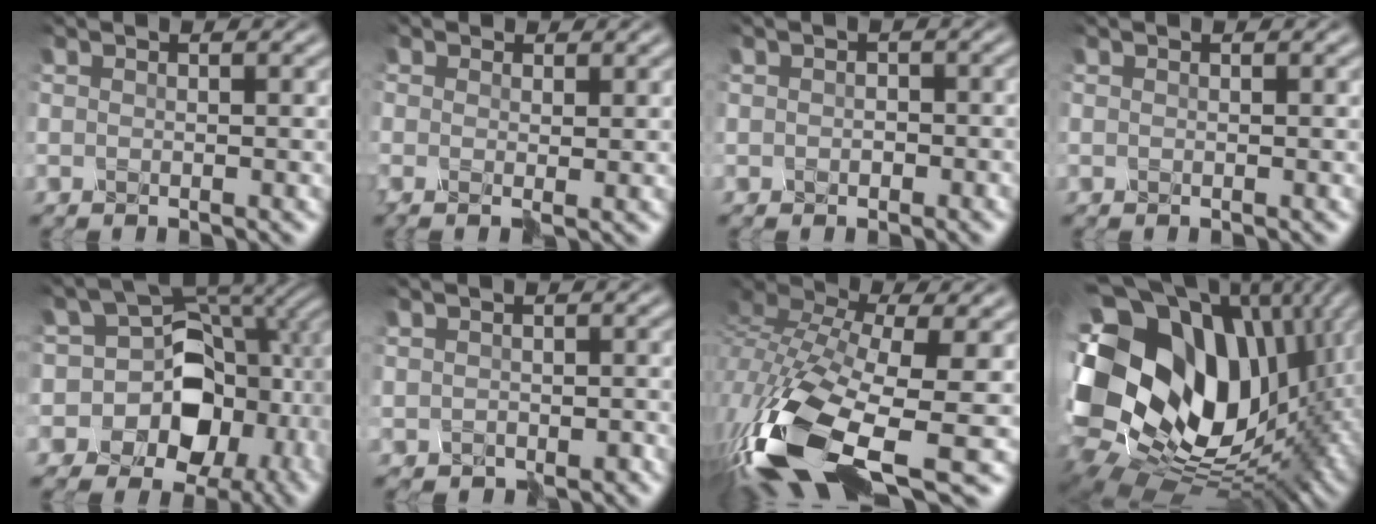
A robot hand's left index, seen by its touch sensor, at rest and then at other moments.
{"total": 0.8, "force": [0.3, 0.1, 0.7], "torque": [-0.015, 0.003, 0.000]}
{"total": 0.8, "force": [-0.1, 0.8, -0.3], "torque": [0.005, 0.007, -0.007]}
{"total": 0.0}
{"total": 11.9, "force": [-2.7, 9.8, 6.3], "torque": [-0.090, 0.006, -0.049]}
{"total": 1.8, "force": [-0.1, 1.8, 0.4], "torque": [0.005, -0.002, -0.008]}
{"total": 14.5, "force": [-6.9, 5.7, 11.4], "torque": [-0.294, -0.019, -0.112]}
{"total": 19.7, "force": [2.1, 13.8, 13.8], "torque": [-0.296, -0.018, 0.057]}